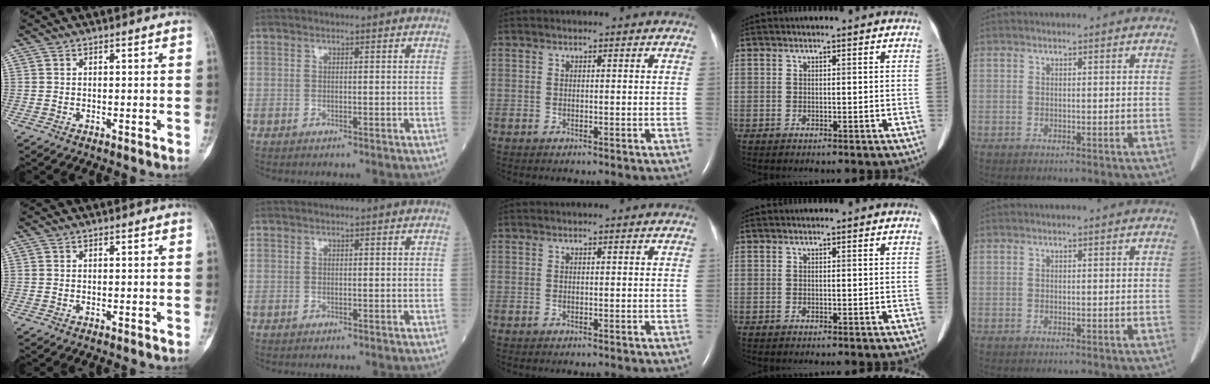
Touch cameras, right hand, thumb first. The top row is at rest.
{}